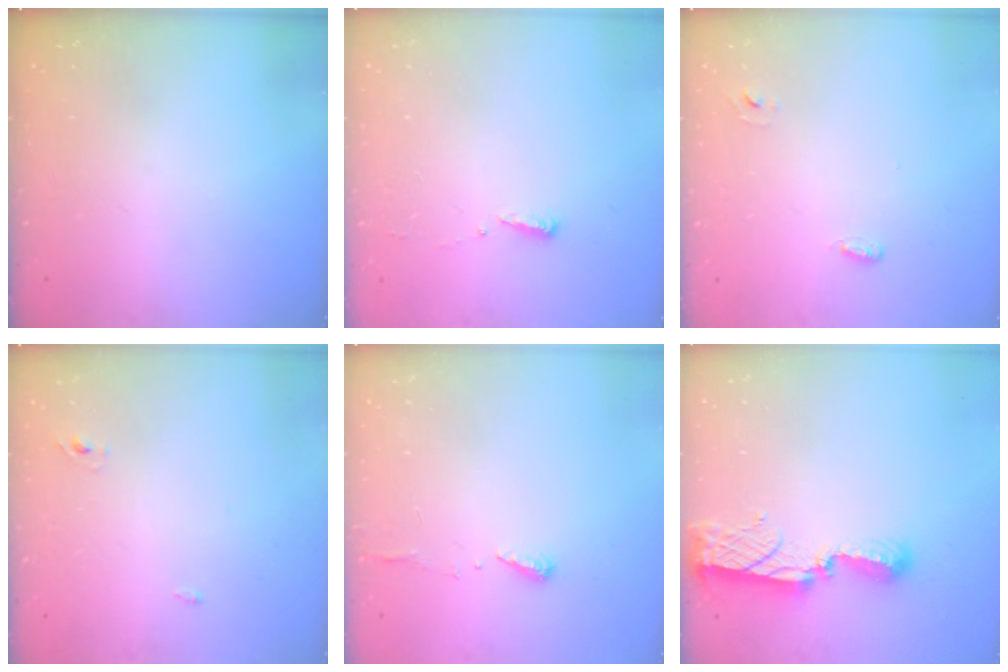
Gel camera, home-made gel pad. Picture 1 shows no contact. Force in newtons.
{"total": 3.6, "press": 3.5, "slide": 0.8}
{"total": 2.6, "press": 2.5, "slide": 0.6}
{"total": 2.4, "press": 2.2, "slide": 1.0}
{"total": 6.3, "press": 6.3, "slide": 0.5}
{"total": 8.4, "press": 8.4, "slide": 0.8}